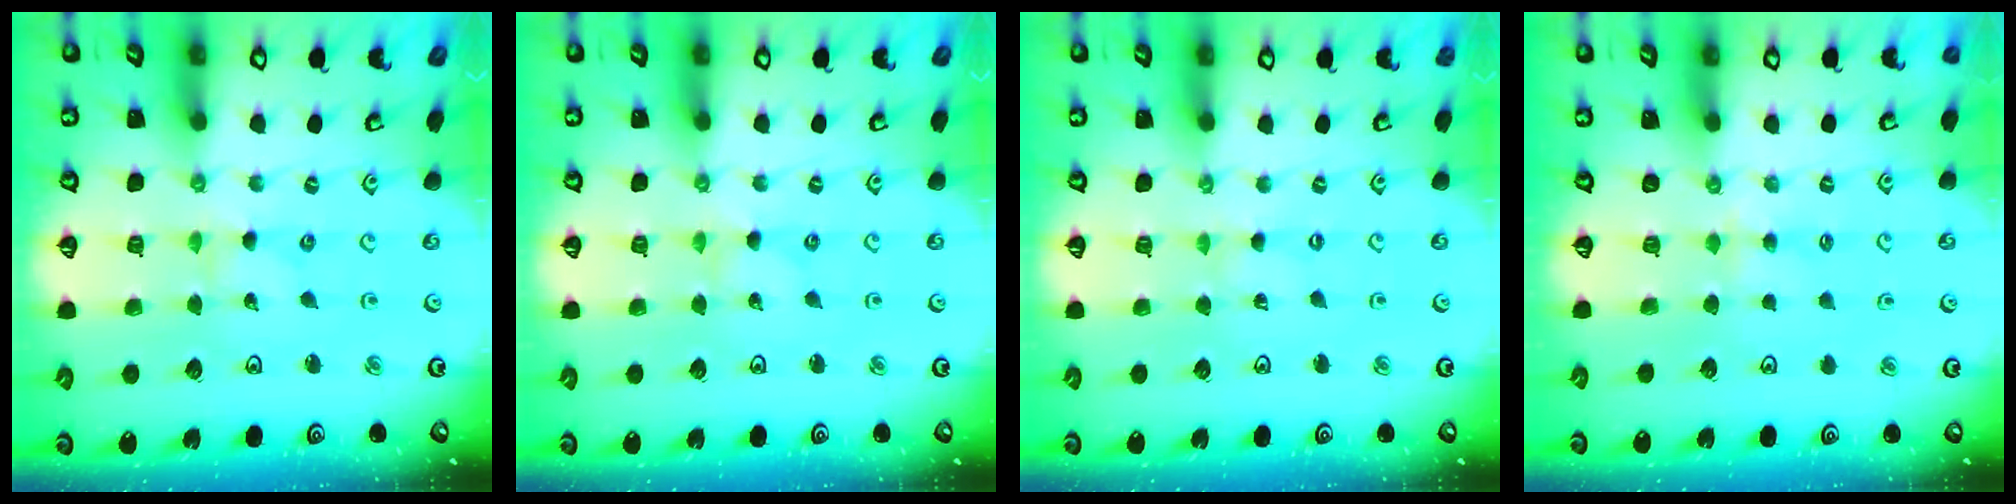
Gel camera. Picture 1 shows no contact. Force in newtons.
{"total": 0.0}
{"total": 0.0}
{"total": 2.7, "press": 2.6, "slide": 0.4}